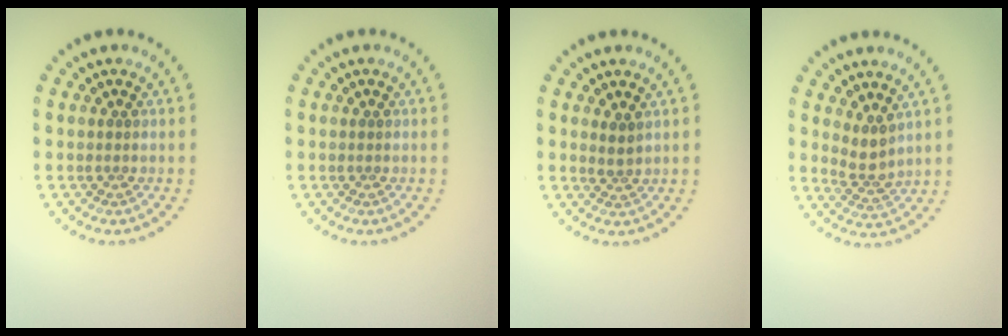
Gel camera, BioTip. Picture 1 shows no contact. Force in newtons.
{"total": 0.0}
{"total": 1.3, "press": 0.9, "slide": 0.9}
{"total": 2.4, "press": 1.8, "slide": 1.6}